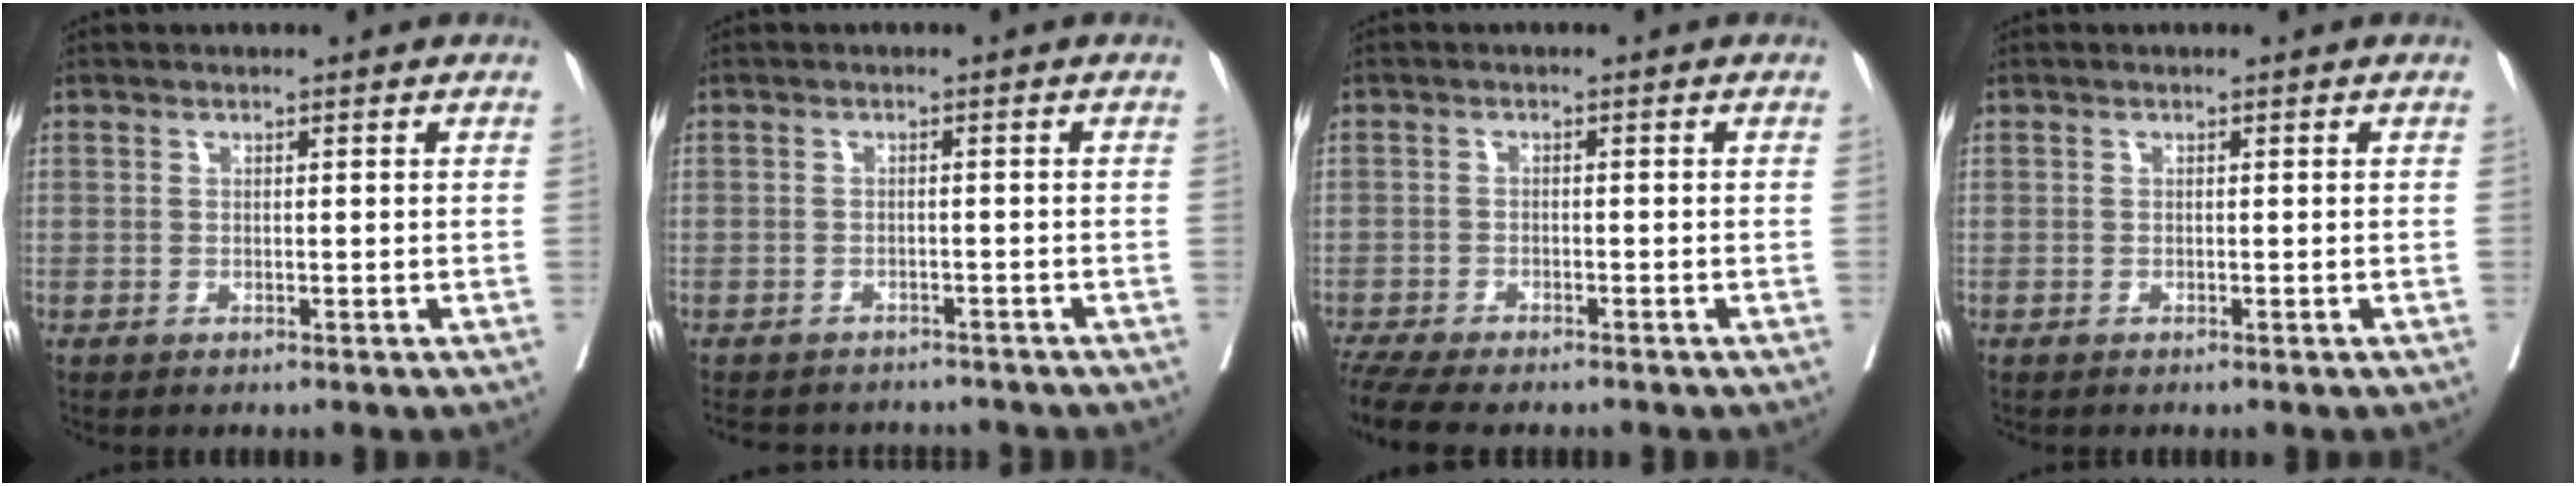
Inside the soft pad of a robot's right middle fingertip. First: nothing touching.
{"total": 9.2, "force": [-8.4, 3.0, 1.9], "torque": [-0.041, 0.002, -0.103]}
{"total": 9.7, "force": [-8.3, 2.1, 4.5], "torque": [-0.082, -0.009, -0.130]}
{"total": 0.0}